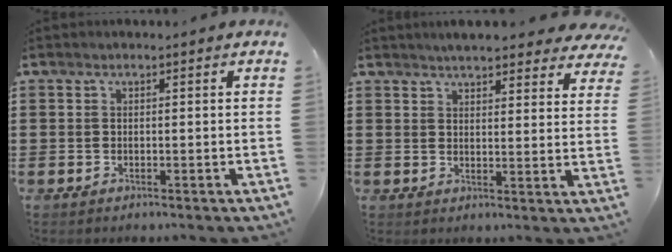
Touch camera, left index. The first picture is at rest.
{"total": 4.8, "force": [4.6, 0.4, 1.4], "torque": [-0.035, -0.017, 0.083]}